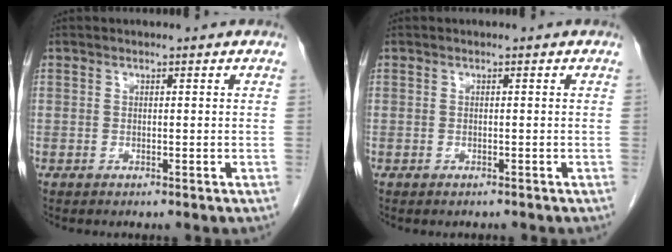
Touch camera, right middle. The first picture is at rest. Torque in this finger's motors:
{"motor_torque": [-0.78, -0.95, -0.41, -0.10]}